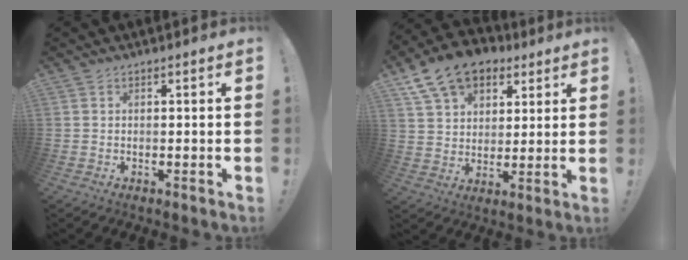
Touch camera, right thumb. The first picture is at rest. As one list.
[{"total": 15.2, "force": [8.7, 10.2, 7.1], "torque": [-0.116, -0.043, 0.166]}]